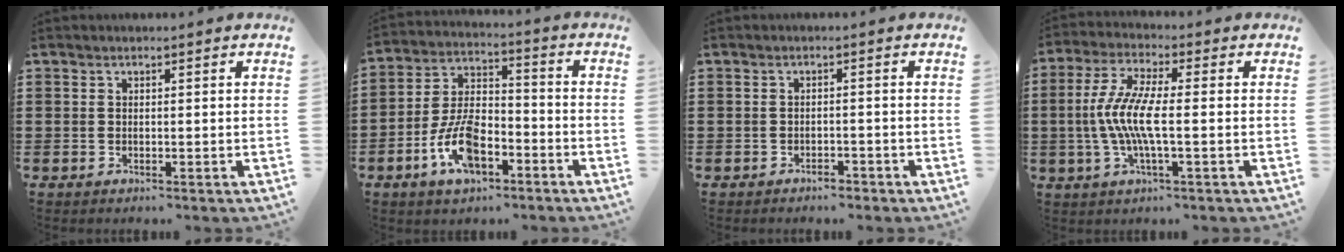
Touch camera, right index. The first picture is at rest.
{"total": 9.4, "force": [-4.4, 4.6, 7.0], "torque": [-0.152, 0.004, -0.079]}
{"total": 1.5, "force": [-1.5, 0.3, 0.3], "torque": [-0.011, 0.000, -0.031]}
{"total": 7.9, "force": [-1.2, 1.6, 7.7], "torque": [-0.176, -0.016, -0.033]}